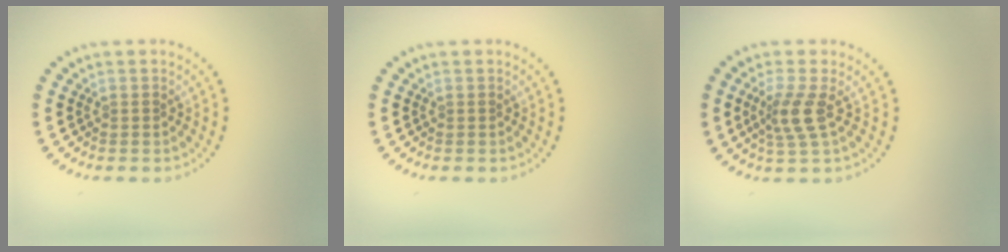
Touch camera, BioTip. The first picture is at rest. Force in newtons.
{"total": 0.0}
{"total": 2.8, "press": 2.1, "slide": 1.8}